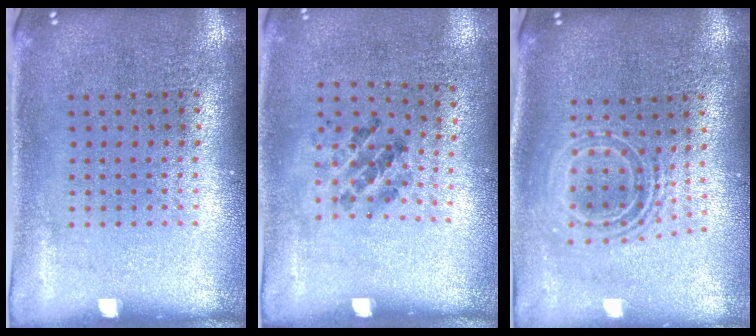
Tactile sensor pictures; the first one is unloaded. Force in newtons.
{"total": 1.3, "press": 0.7, "slide": 1.1}
{"total": 1.8, "press": 1.4, "slide": 1.1}